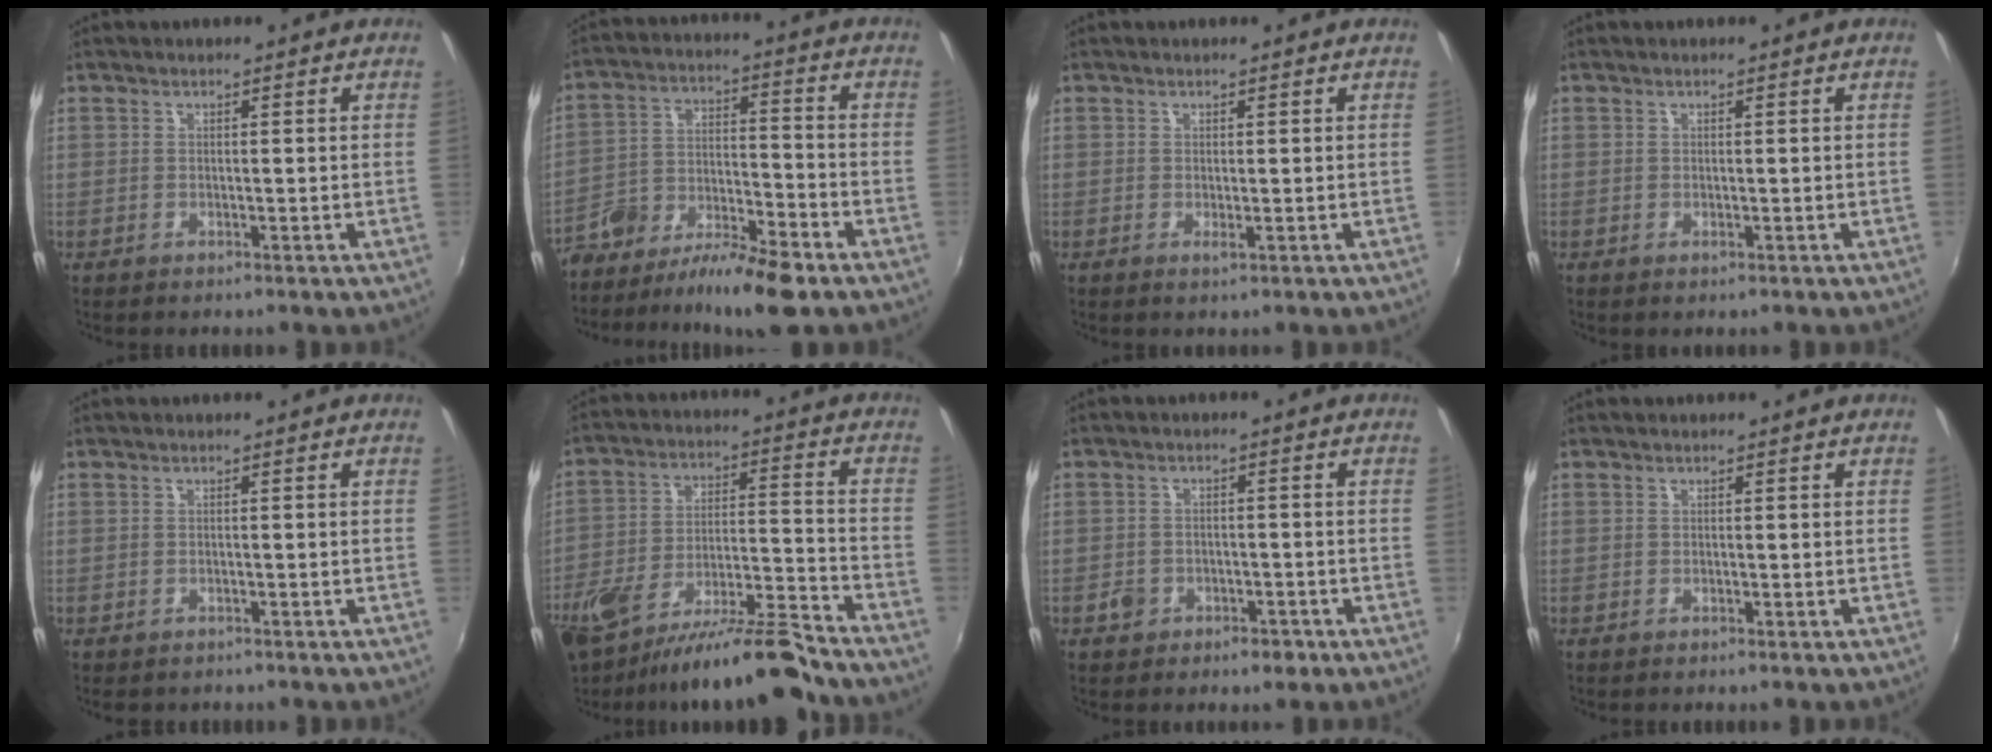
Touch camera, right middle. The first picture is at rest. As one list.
[{"total": 12.8, "force": [-8.1, 4.6, 8.8], "torque": [-0.171, -0.003, -0.144]}, {"total": 0.6, "force": [0.0, 0.1, 0.6], "torque": [-0.010, -0.002, -0.001]}, {"total": 0.0}, {"total": 0.9, "force": [-0.7, 0.6, 0.2], "torque": [-0.008, -0.003, -0.009]}, {"total": 17.7, "force": [-14.2, 2.9, 10.1], "torque": [-0.194, -0.030, -0.229]}, {"total": 3.9, "force": [-2.2, 3.0, 1.4], "torque": [-0.033, 0.006, -0.030]}, {"total": 0.0}]